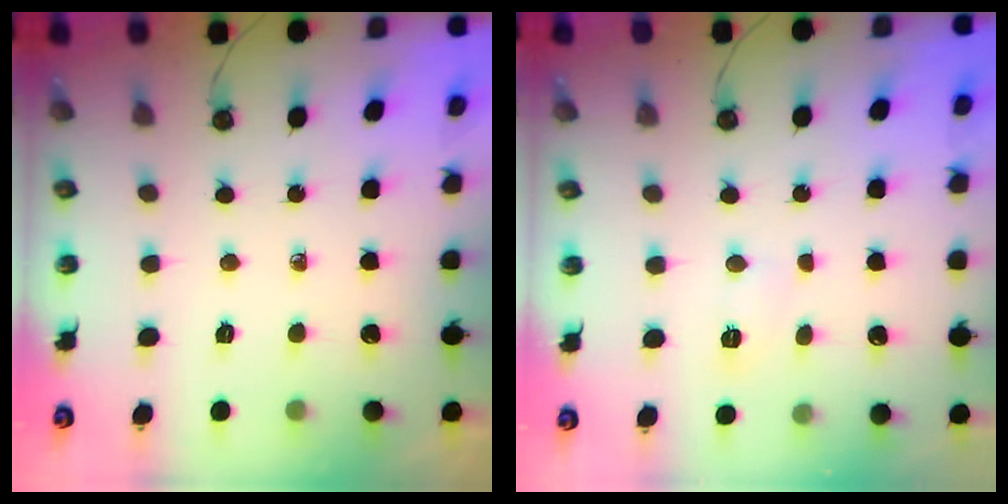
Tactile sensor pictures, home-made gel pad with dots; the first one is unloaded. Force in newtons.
{"total": 4.1, "press": 4.0, "slide": 1.0}